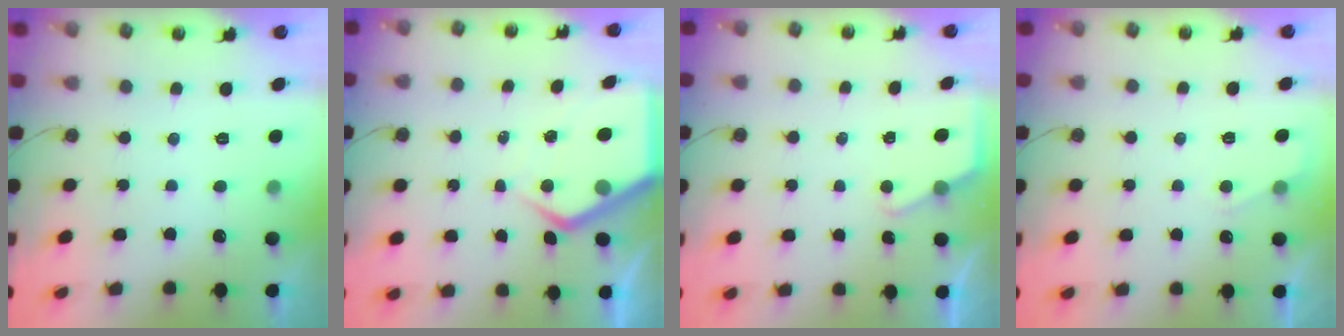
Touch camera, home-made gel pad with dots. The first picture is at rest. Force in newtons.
{"total": 7.1, "press": 7.1, "slide": 0.7}
{"total": 2.7, "press": 2.7, "slide": 0.4}
{"total": 3.1, "press": 3.1, "slide": 0.4}